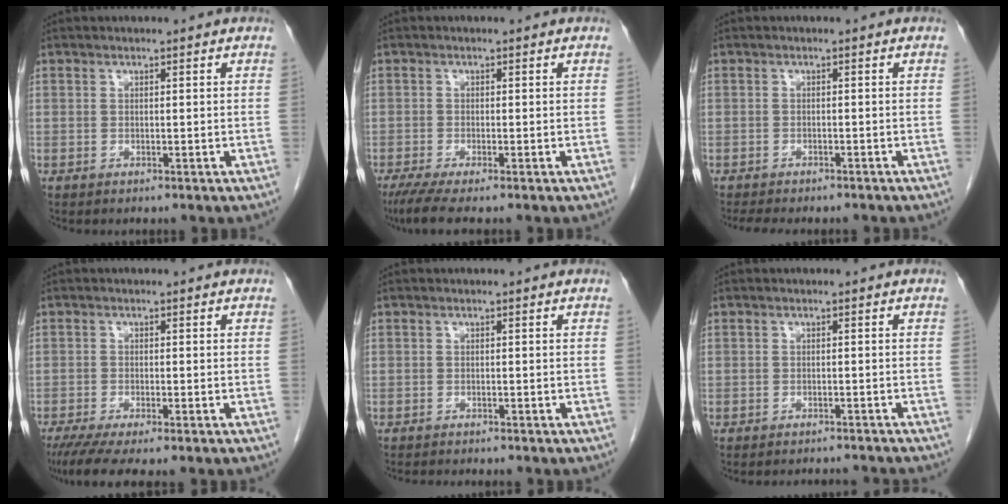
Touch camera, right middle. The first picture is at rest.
{"total": 4.4, "force": [-3.2, 0.1, 3.0], "torque": [-0.052, -0.013, -0.059]}
{"total": 7.9, "force": [-6.8, 2.0, 3.4], "torque": [-0.047, -0.003, -0.090]}
{"total": 6.6, "force": [-5.2, 0.4, 4.1], "torque": [-0.060, -0.016, -0.084]}
{"total": 3.5, "force": [-3.2, 0.2, 1.4], "torque": [-0.021, -0.008, -0.044]}
{"total": 5.4, "force": [-5.3, 0.3, 0.9], "torque": [-0.006, -0.003, -0.061]}